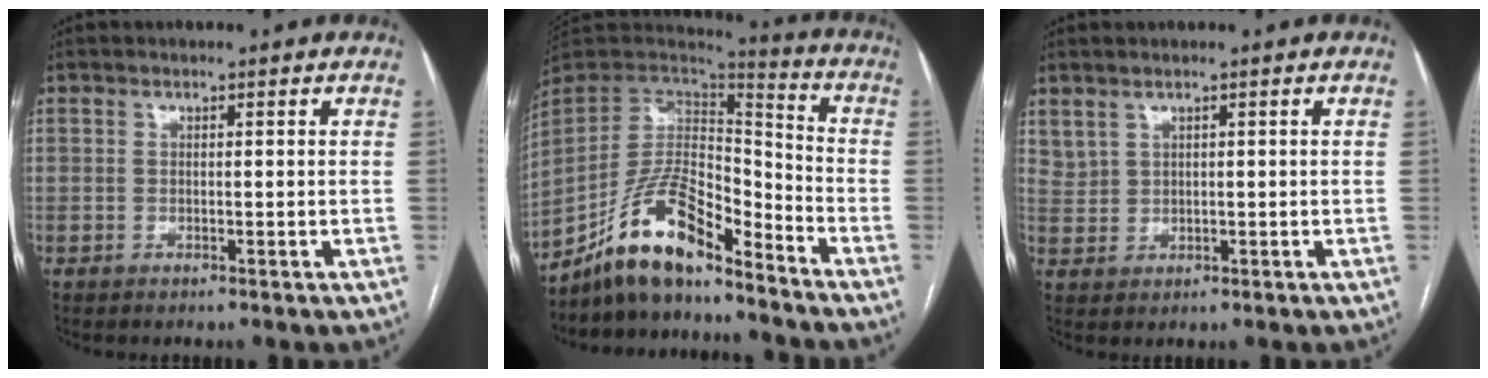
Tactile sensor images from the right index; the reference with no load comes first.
{"total": 14.1, "force": [-10.8, 4.1, 8.1], "torque": [-0.151, 0.026, -0.198]}
{"total": 2.3, "force": [1.9, 1.2, 0.6], "torque": [-0.013, 0.003, 0.045]}